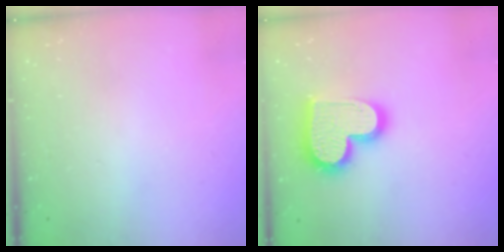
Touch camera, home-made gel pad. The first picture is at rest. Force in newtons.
{"total": 17.9, "press": 17.8, "slide": 1.3}